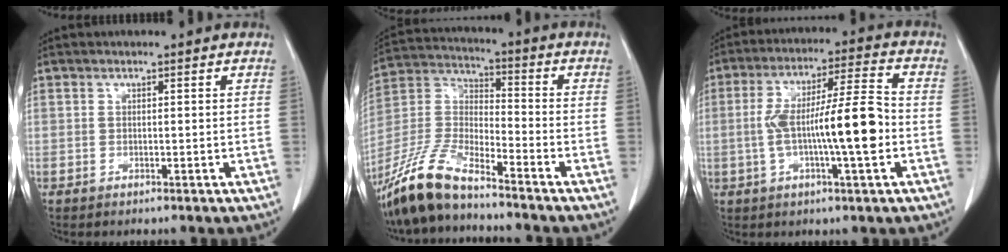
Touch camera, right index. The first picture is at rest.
{"total": 12.1, "force": [-9.9, 2.1, 6.6], "torque": [-0.151, -0.006, -0.197]}
{"total": 12.6, "force": [-2.0, 0.9, 12.4], "torque": [-0.220, 0.013, -0.034]}